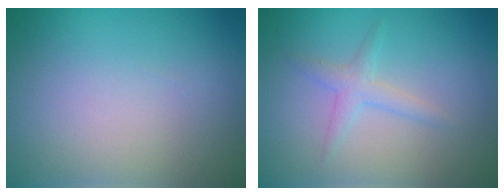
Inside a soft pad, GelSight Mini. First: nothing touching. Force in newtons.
{"total": 1.8, "press": 1.8, "slide": 0.1}